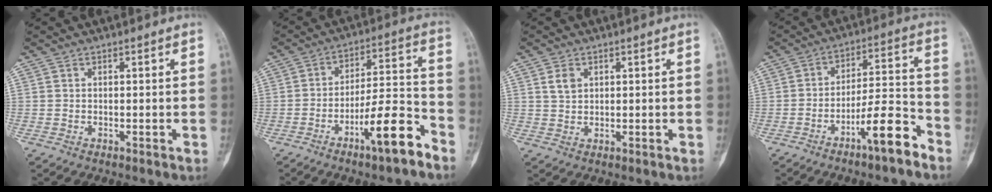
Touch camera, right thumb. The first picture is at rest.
{"total": 12.5, "force": [-7.6, 2.6, 9.6], "torque": [-0.153, 0.065, -0.124]}
{"total": 2.8, "force": [1.2, 1.9, 1.6], "torque": [-0.022, -0.002, 0.028]}
{"total": 10.8, "force": [-7.0, 2.0, 8.0], "torque": [-0.130, 0.063, -0.116]}